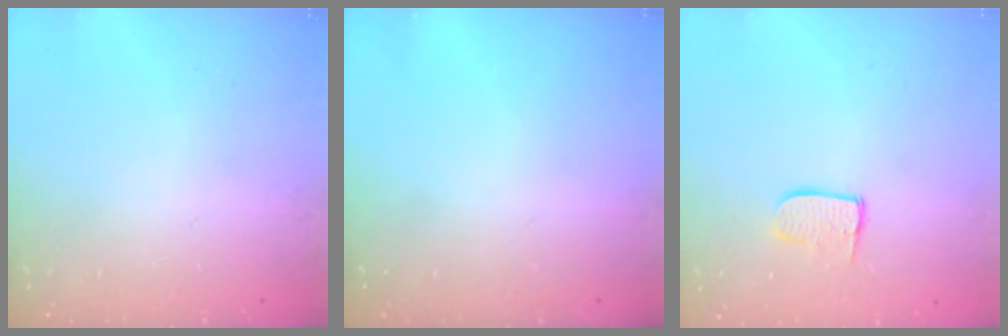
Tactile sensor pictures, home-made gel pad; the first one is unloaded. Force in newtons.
{"total": 0.0}
{"total": 7.0, "press": 7.0, "slide": 0.3}